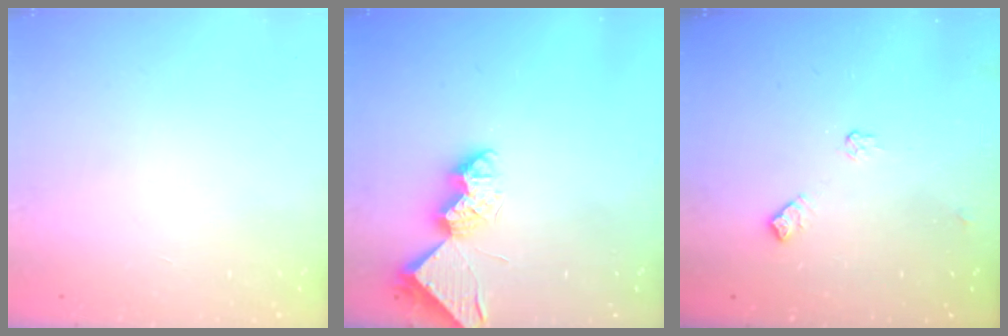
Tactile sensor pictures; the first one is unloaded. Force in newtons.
{"total": 8.8, "press": 8.8, "slide": 0.1}
{"total": 6.7, "press": 6.7, "slide": 0.9}